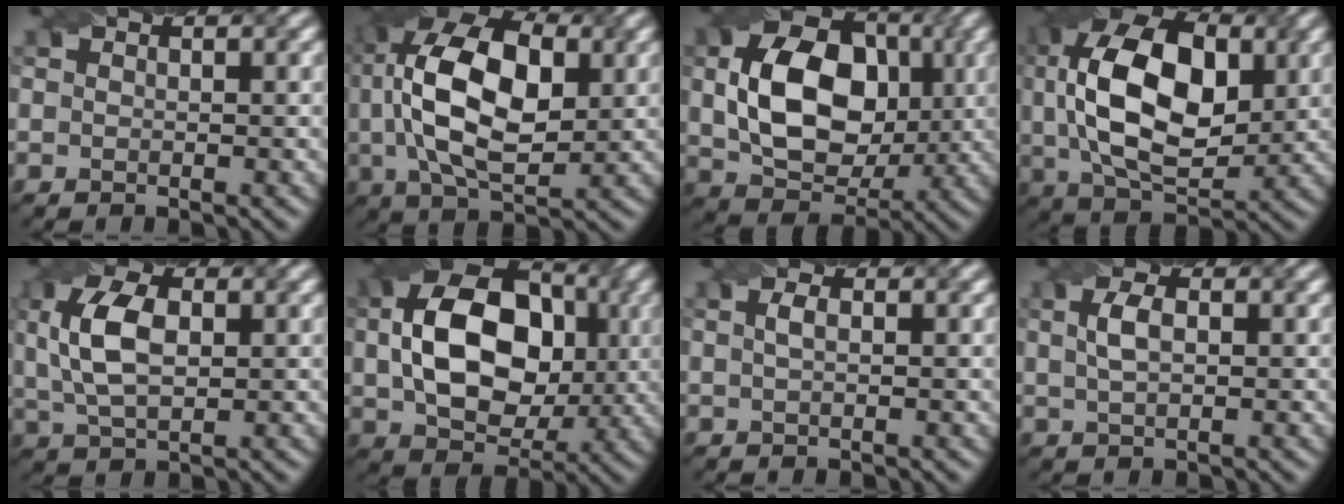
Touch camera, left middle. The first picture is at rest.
{"total": 13.3, "force": [1.8, 7.0, 11.2], "torque": [-0.215, 0.019, 0.026]}
{"total": 10.4, "force": [1.0, 7.4, 7.2], "torque": [-0.146, 0.000, 0.025]}
{"total": 13.6, "force": [1.9, 8.0, 10.8], "torque": [-0.212, 0.011, 0.036]}
{"total": 6.3, "force": [1.2, 3.5, 5.1], "torque": [-0.113, 0.011, 0.022]}
{"total": 12.4, "force": [1.2, 8.6, 8.8], "torque": [-0.168, -0.001, 0.026]}
{"total": 1.0, "force": [0.2, 0.4, 0.9], "torque": [-0.022, 0.005, 0.005]}
{"total": 2.2, "force": [0.5, 1.1, 1.9], "torque": [-0.045, 0.004, 0.010]}